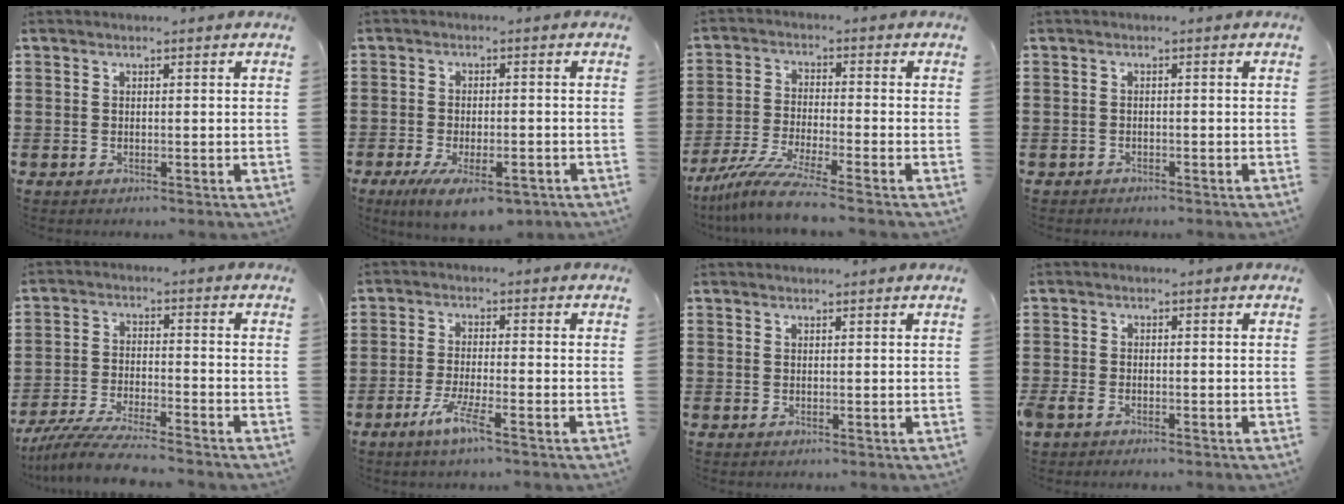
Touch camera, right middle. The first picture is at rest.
{"total": 6.0, "force": [-3.8, 1.9, 4.2], "torque": [-0.079, -0.004, -0.069]}
{"total": 7.3, "force": [-6.1, -0.3, 3.9], "torque": [-0.092, -0.018, -0.121]}
{"total": 0.7, "force": [-0.7, 0.3, -0.1], "torque": [-0.001, 0.000, -0.015]}
{"total": 6.8, "force": [-6.3, 0.1, 2.5], "torque": [-0.061, -0.011, -0.123]}
{"total": 4.8, "force": [-2.9, 0.2, 3.8], "torque": [-0.083, -0.011, -0.055]}
{"total": 0.5, "force": [0.5, 0.1, 0.0], "torque": [0.006, -0.002, 0.008]}
{"total": 1.5, "force": [-1.2, 0.7, 0.7], "torque": [-0.030, -0.005, -0.028]}